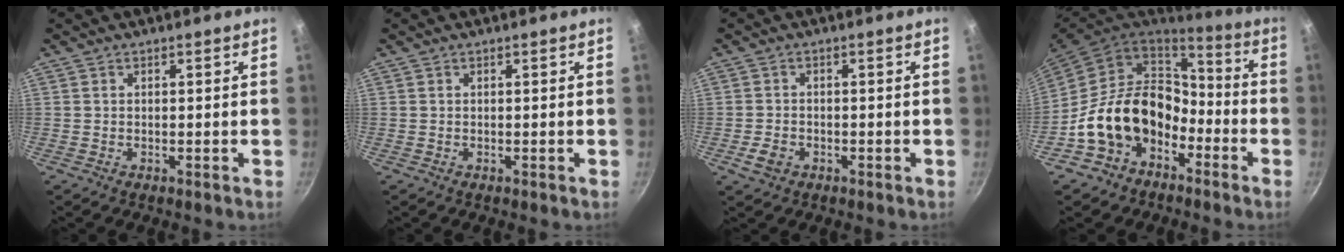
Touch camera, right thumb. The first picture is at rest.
{"total": 0.0}
{"total": 3.3, "force": [-1.5, 2.4, 1.7], "torque": [-0.029, 0.013, -0.026]}
{"total": 17.0, "force": [-6.1, 12.6, 9.7], "torque": [-0.135, 0.067, -0.106]}